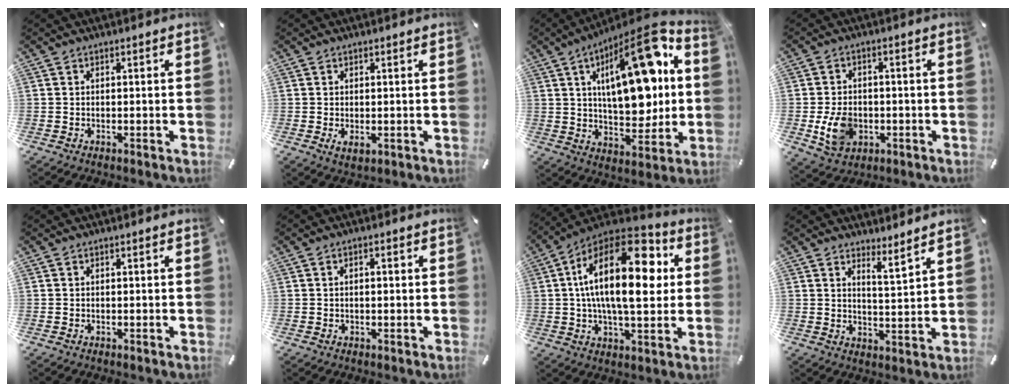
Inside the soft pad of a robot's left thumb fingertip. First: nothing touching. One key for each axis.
{"total": 1.5, "fx": 0.1, "fy": 0.6, "fz": 1.4, "tx": -0.017, "ty": -0.003, "tz": 0.002}
{"total": 24.0, "fx": 7.5, "fy": 11.3, "fz": 19.8, "tx": -0.296, "ty": -0.039, "tz": 0.117}
{"total": 8.1, "fx": -1.4, "fy": 6.4, "fz": 4.8, "tx": -0.097, "ty": 0.002, "tz": -0.024}
{"total": 0.0}
{"total": 1.2, "fx": 0.0, "fy": 0.6, "fz": 1.1, "tx": -0.021, "ty": 0.004, "tz": -0.001}
{"total": 26.3, "fx": 5.7, "fy": 12.5, "fz": 22.4, "tx": -0.399, "ty": -0.022, "tz": 0.081}
{"total": 4.8, "fx": 4.4, "fy": -0.8, "fz": 1.5, "tx": -0.025, "ty": -0.043, "tz": 0.073}